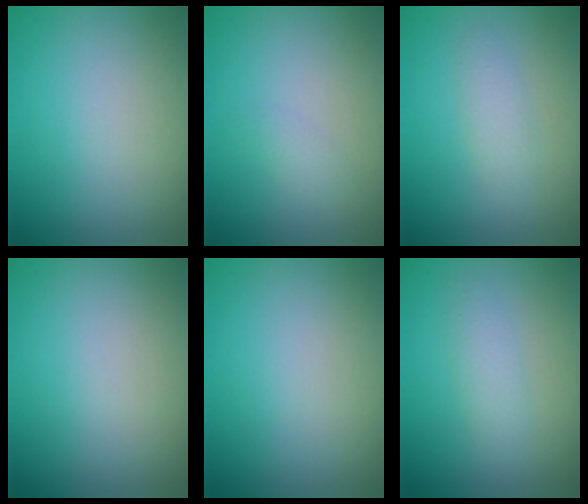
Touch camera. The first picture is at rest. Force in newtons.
{"total": 0.9, "press": 0.9, "slide": 0.1}
{"total": 1.6, "press": 1.6, "slide": 0.1}
{"total": 0.0}
{"total": 0.0}
{"total": 1.7, "press": 1.7, "slide": 0.0}